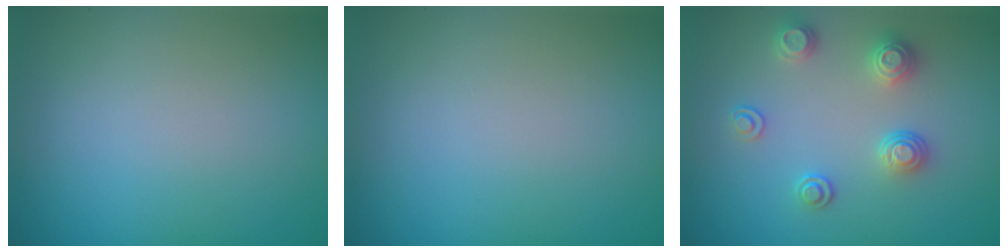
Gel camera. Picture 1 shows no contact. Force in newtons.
{"total": 0.0}
{"total": 2.6, "press": 2.6, "slide": 0.4}